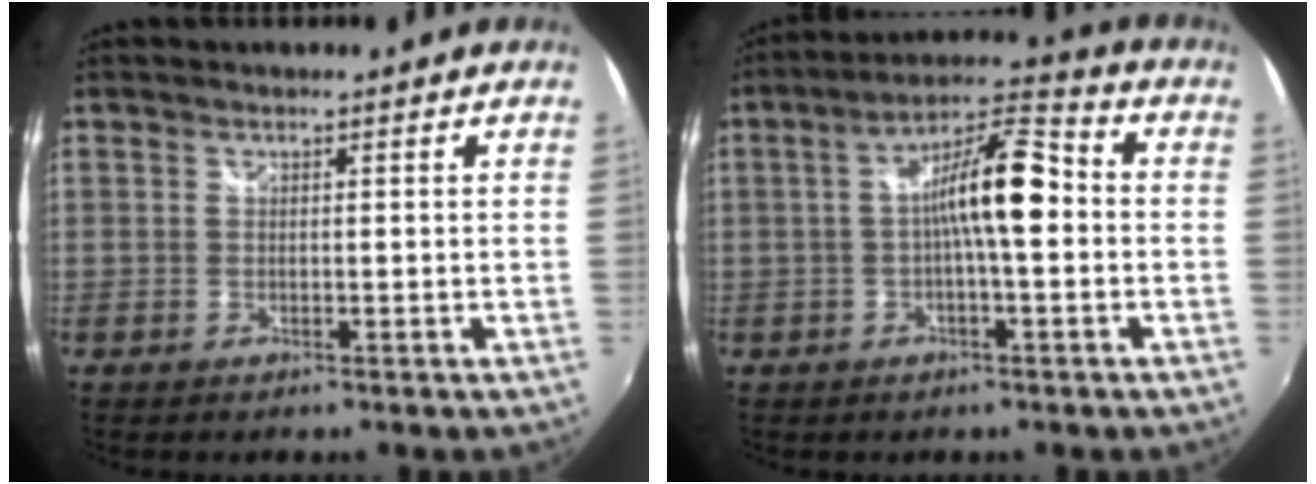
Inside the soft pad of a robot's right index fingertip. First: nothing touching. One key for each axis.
{"total": 10.6, "fx": -0.5, "fy": 2.4, "fz": 10.3, "tx": -0.173, "ty": 0.029, "tz": -0.013}